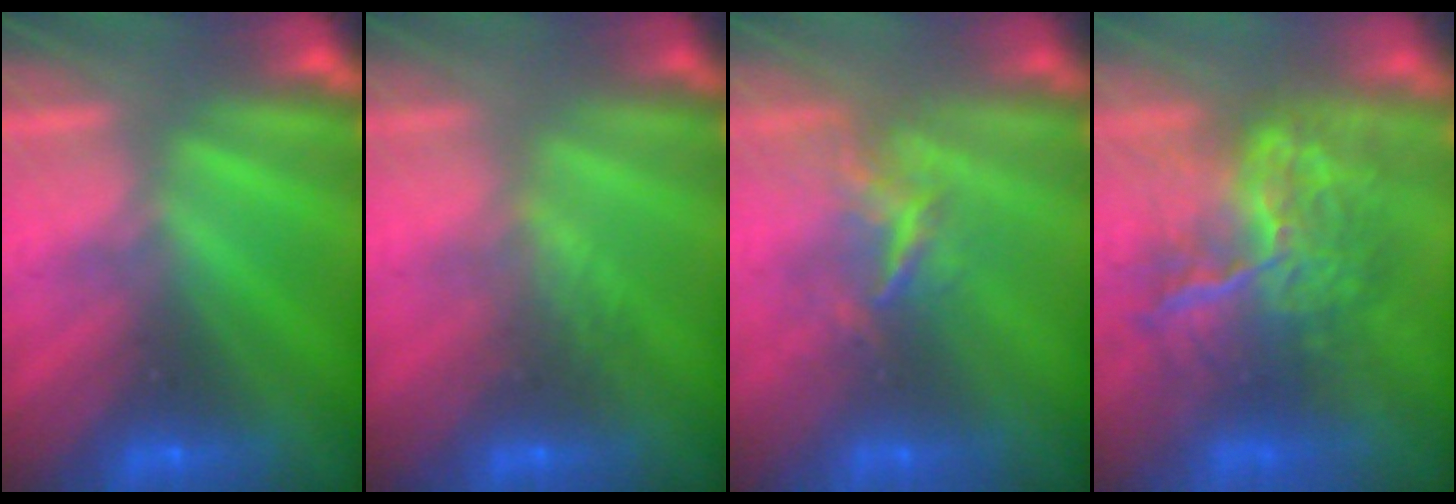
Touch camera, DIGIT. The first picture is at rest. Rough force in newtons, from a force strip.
{"total": 1.3}
{"total": 3.2}
{"total": 7.8}